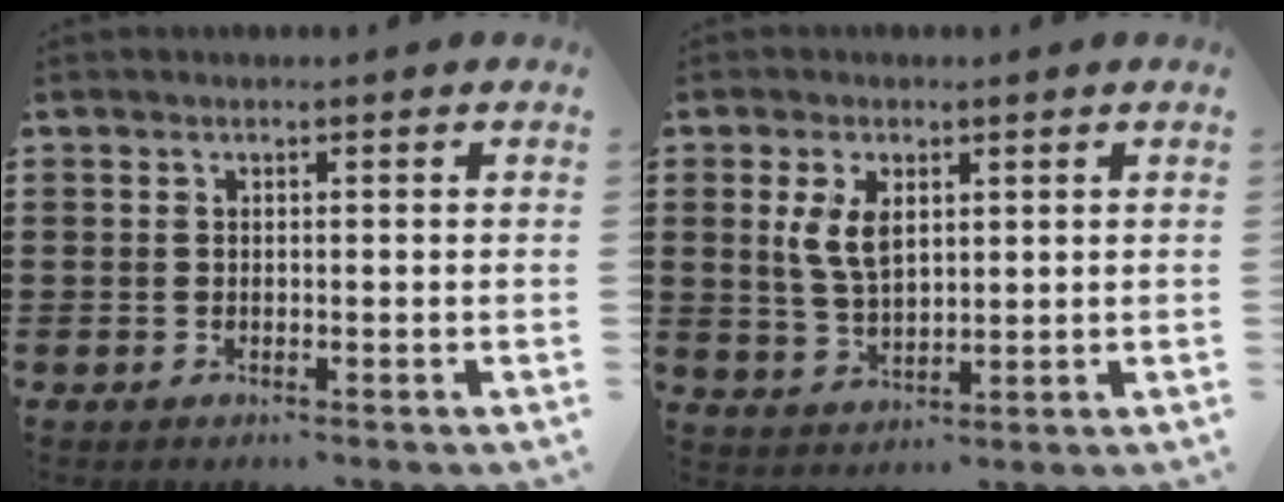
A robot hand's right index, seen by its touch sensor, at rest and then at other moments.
{"total": 5.7, "force": [1.7, 3.0, 4.5], "torque": [-0.104, 0.005, 0.027]}